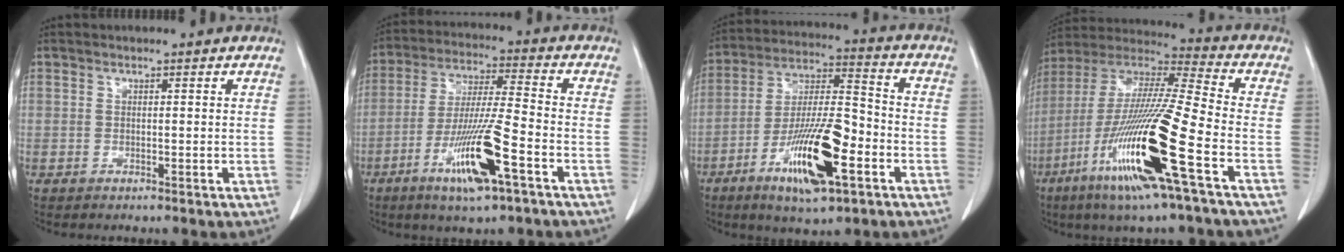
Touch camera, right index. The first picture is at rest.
{"total": 13.1, "force": [-6.1, 0.5, 11.6], "torque": [-0.228, -0.019, -0.110]}
{"total": 15.5, "force": [-6.6, 3.4, 13.6], "torque": [-0.257, -0.008, -0.112]}
{"total": 21.6, "force": [-8.4, 0.2, 19.9], "torque": [-0.418, -0.038, -0.167]}